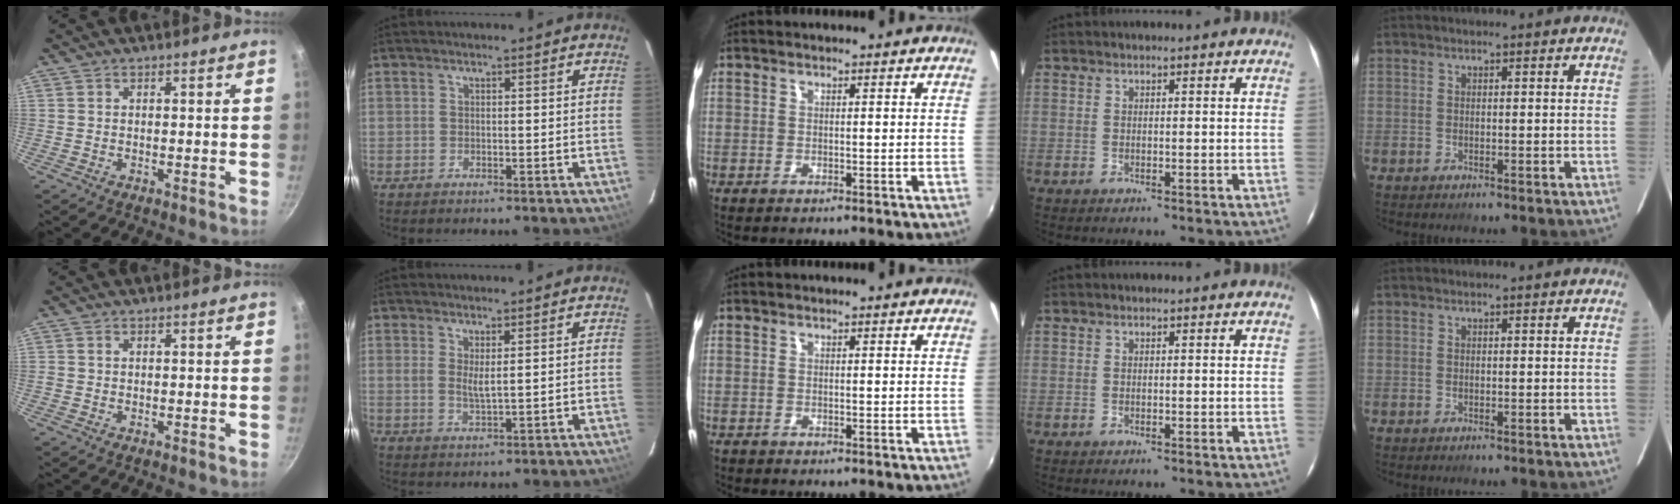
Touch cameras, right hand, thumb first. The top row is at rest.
{"thumb": {"total": 0.7, "force": [0.2, 0.6, 0.3], "torque": [-0.003, 0.004, 0.002]}, "index": {"total": 2.6, "force": [0.8, 0.5, 2.4], "torque": [-0.045, -0.006, 0.013]}, "middle": {"total": 0.6, "force": [-0.4, 0.4, 0.0], "torque": [-0.001, -0.003, -0.008]}}